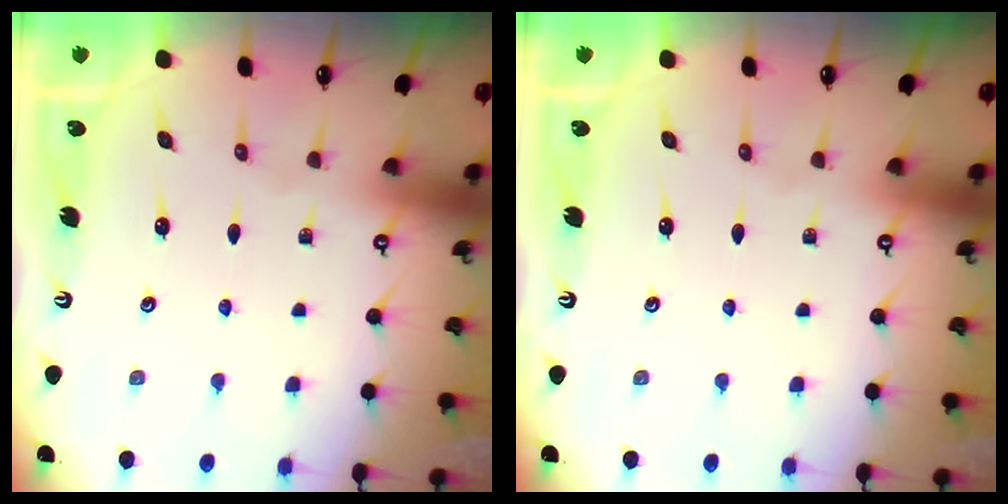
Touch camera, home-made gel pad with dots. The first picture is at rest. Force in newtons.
{"total": 0.0}